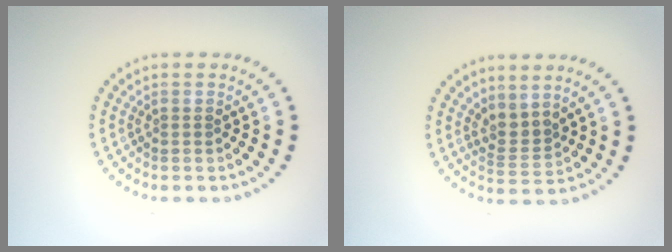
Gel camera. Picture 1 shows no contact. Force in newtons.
{"total": 2.3, "press": 1.5, "slide": 1.7}